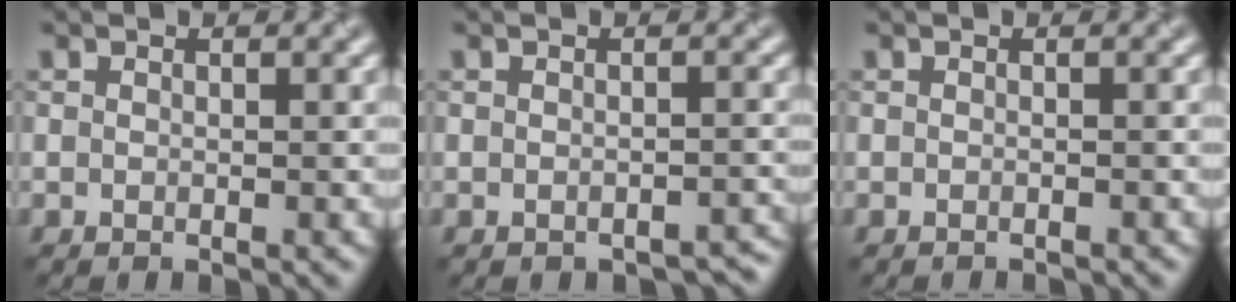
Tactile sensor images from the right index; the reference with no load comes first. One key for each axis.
{"total": 1.5, "fx": -1.3, "fy": 0.6, "fz": 0.4, "tx": -0.002, "ty": -0.002, "tz": -0.011}
{"total": 0.5, "fx": -0.5, "fy": -0.1, "fz": 0.0, "tx": -0.001, "ty": 0.002, "tz": -0.007}